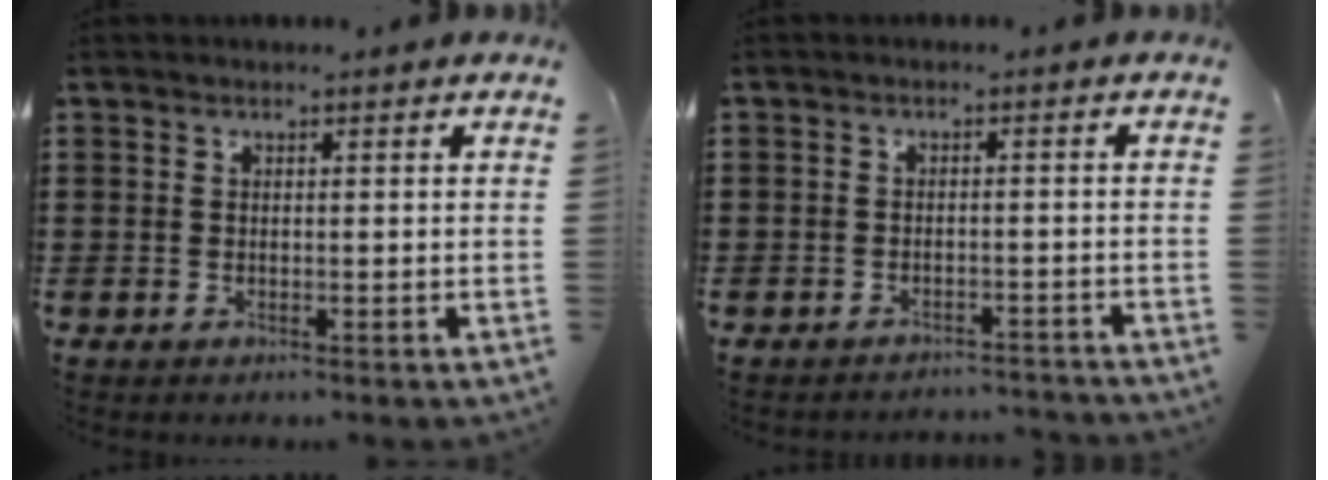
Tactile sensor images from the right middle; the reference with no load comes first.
{"total": 2.4, "force": [-2.4, 0.4, -0.2], "torque": [-0.002, 0.001, -0.053]}